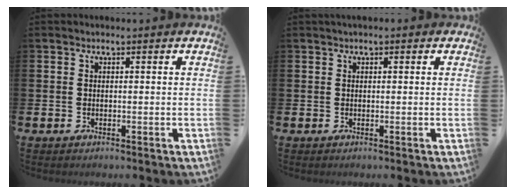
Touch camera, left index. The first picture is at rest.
{"total": 0.5, "force": [0.3, 0.3, 0.3], "torque": [-0.005, 0.006, 0.003]}